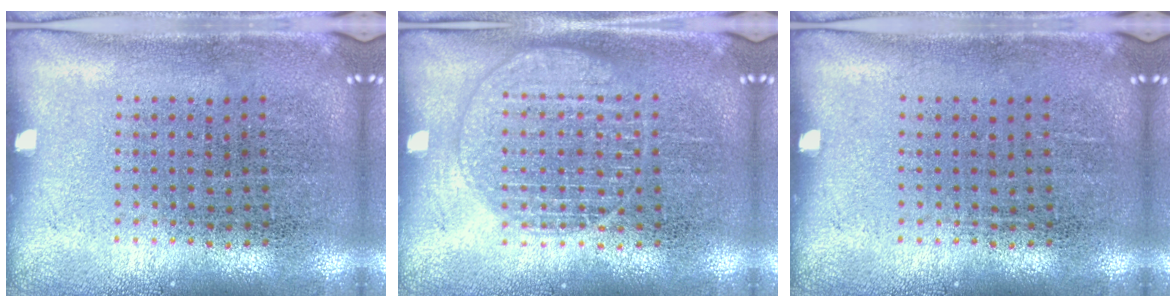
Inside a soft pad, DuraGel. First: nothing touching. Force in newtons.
{"total": 2.6, "press": 2.6, "slide": 0.4}
{"total": 0.0}